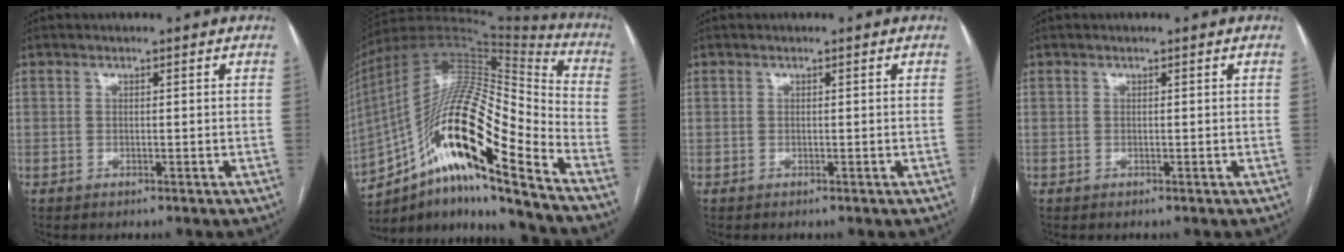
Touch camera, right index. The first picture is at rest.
{"total": 24.5, "force": [-13.0, 3.7, 20.4], "torque": [-0.362, 0.016, -0.227]}
{"total": 0.0}
{"total": 0.0}